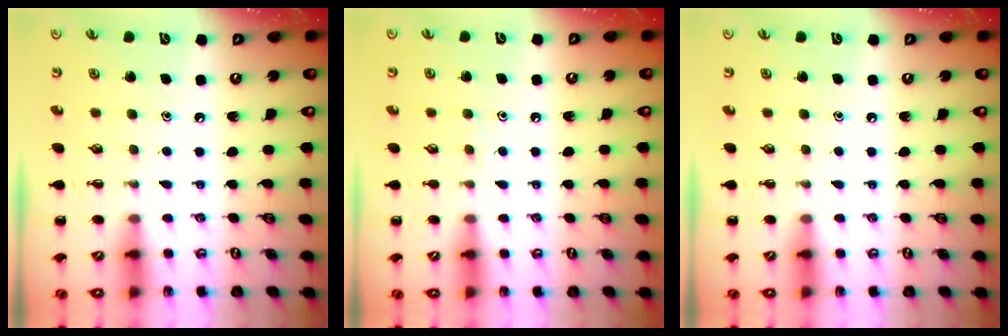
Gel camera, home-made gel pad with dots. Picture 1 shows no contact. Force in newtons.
{"total": 4.8, "press": 4.6, "slide": 1.0}
{"total": 0.0}